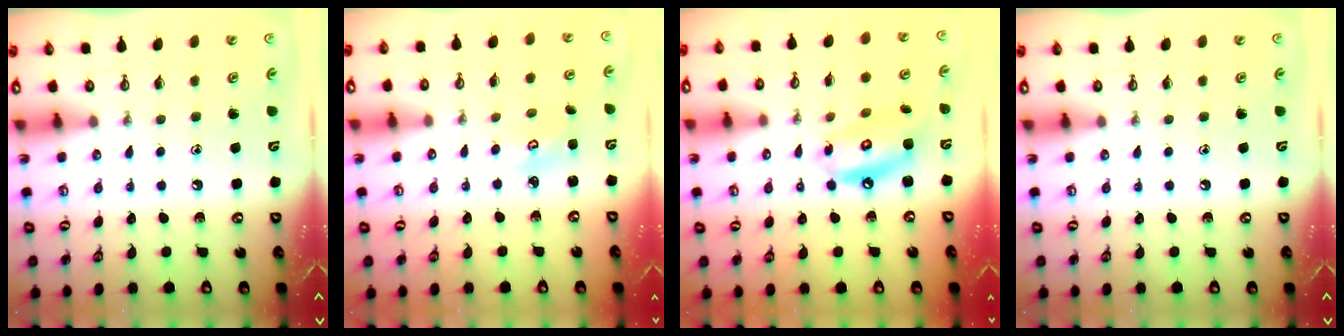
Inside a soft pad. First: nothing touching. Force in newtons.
{"total": 3.1, "press": 3.1, "slide": 0.3}
{"total": 10.7, "press": 10.6, "slide": 1.1}
{"total": 0.0}